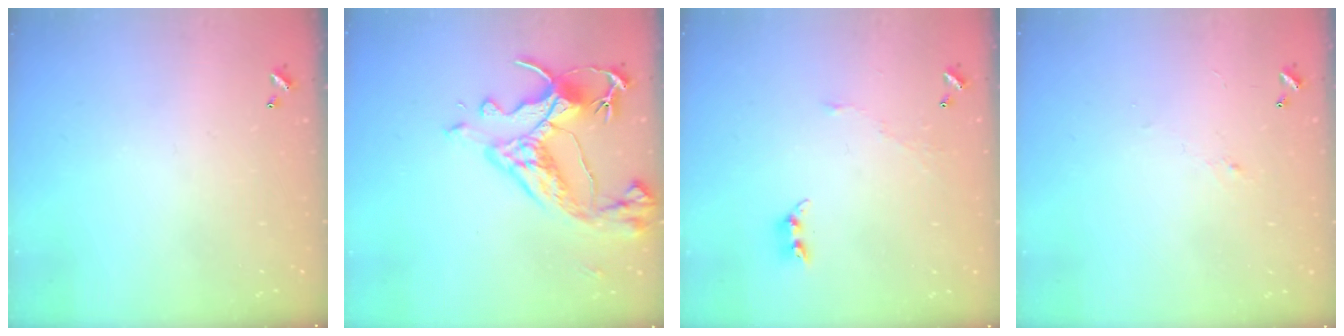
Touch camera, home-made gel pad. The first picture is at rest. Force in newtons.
{"total": 10.7, "press": 10.5, "slide": 1.8}
{"total": 4.1, "press": 4.0, "slide": 0.5}
{"total": 1.0, "press": 0.8, "slide": 0.6}